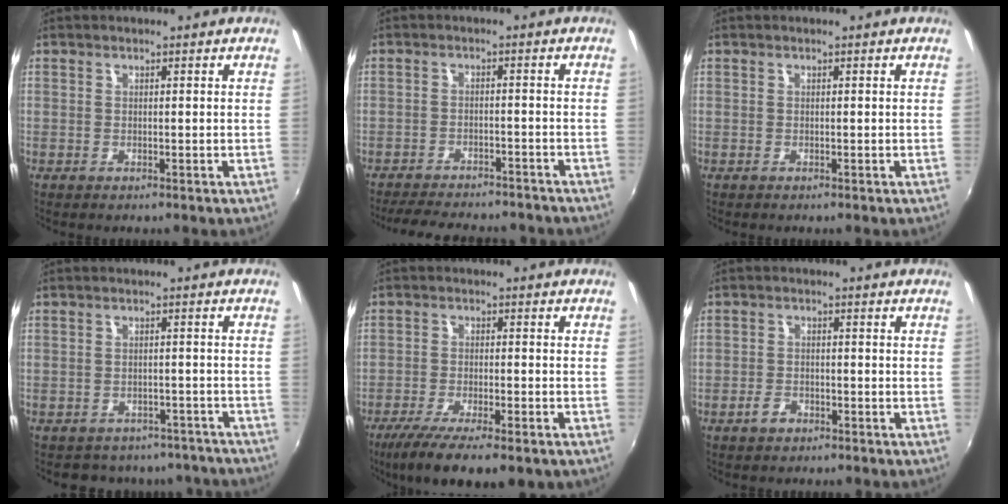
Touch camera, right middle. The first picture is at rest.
{"total": 14.6, "force": [-12.7, 3.8, 5.9], "torque": [-0.125, -0.020, -0.172]}
{"total": 0.0}
{"total": 13.9, "force": [-11.8, 6.4, 3.4], "torque": [-0.080, 0.012, -0.134]}
{"total": 12.1, "force": [-8.4, 2.9, 8.2], "torque": [-0.170, -0.043, -0.139]}
{"total": 2.8, "force": [-2.0, 1.6, 1.1], "torque": [-0.026, 0.002, -0.034]}